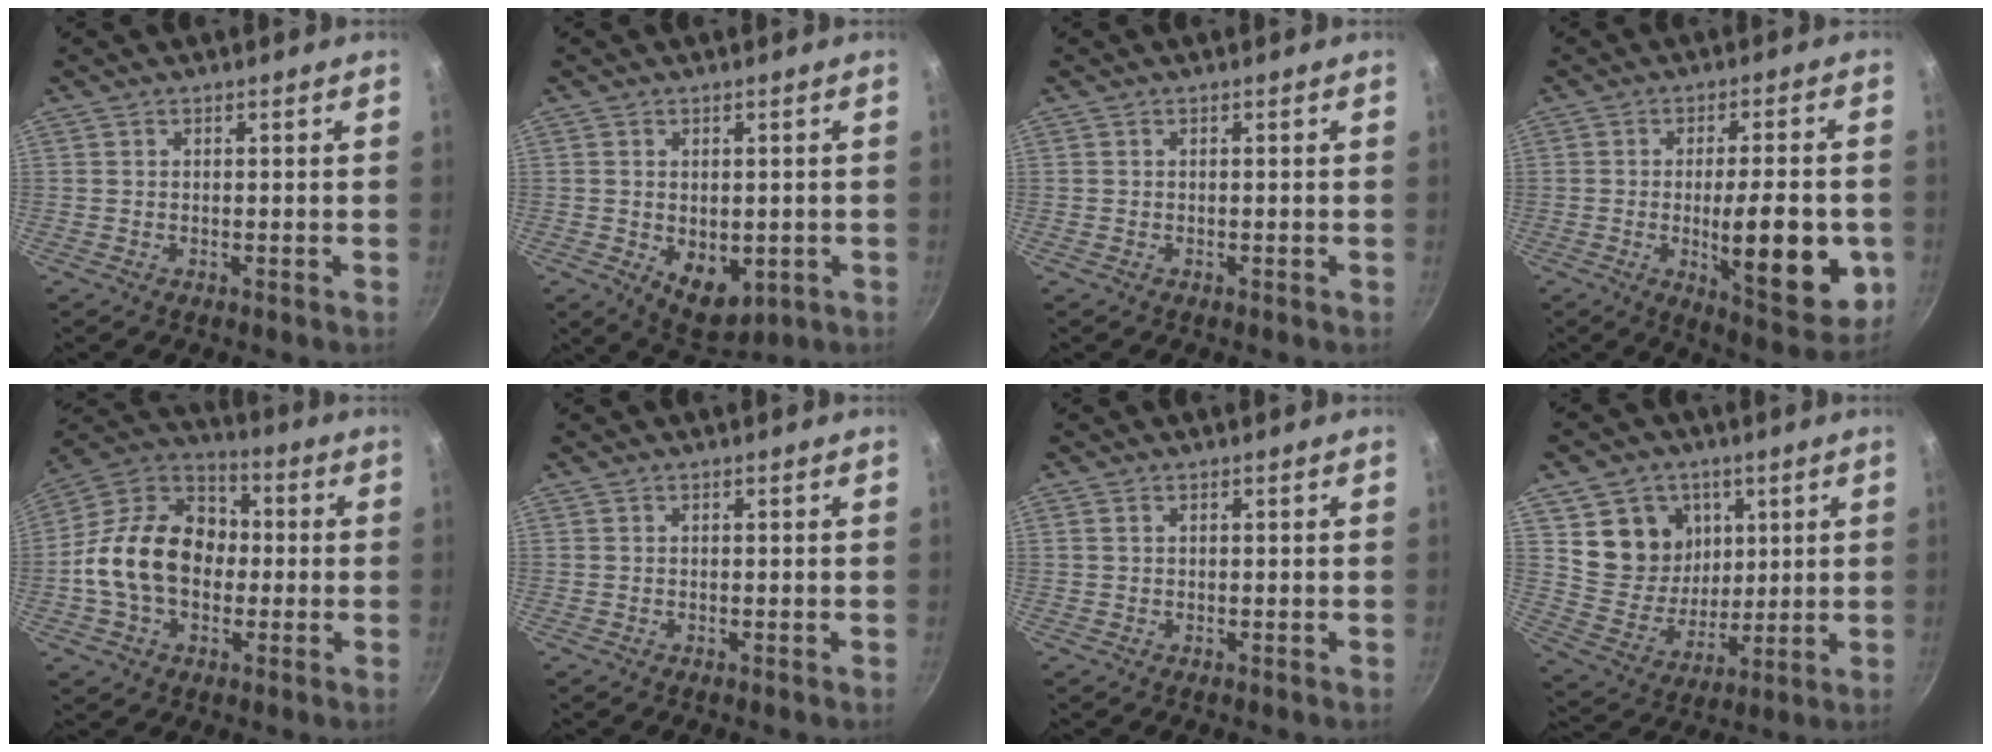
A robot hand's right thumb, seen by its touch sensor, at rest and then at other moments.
{"total": 8.0, "force": [-1.4, 5.3, 5.9], "torque": [-0.067, -0.012, -0.004]}
{"total": 0.0}
{"total": 17.7, "force": [-3.4, 5.6, 16.5], "torque": [-0.205, -0.009, -0.041]}
{"total": 18.3, "force": [-1.3, 13.5, 12.4], "torque": [-0.178, 0.041, -0.040]}
{"total": 0.0}
{"total": 0.6, "force": [0.2, 0.4, 0.4], "torque": [-0.007, 0.002, 0.004]}
{"total": 13.2, "force": [4.9, 11.4, 4.5], "torque": [-0.036, -0.032, 0.097]}